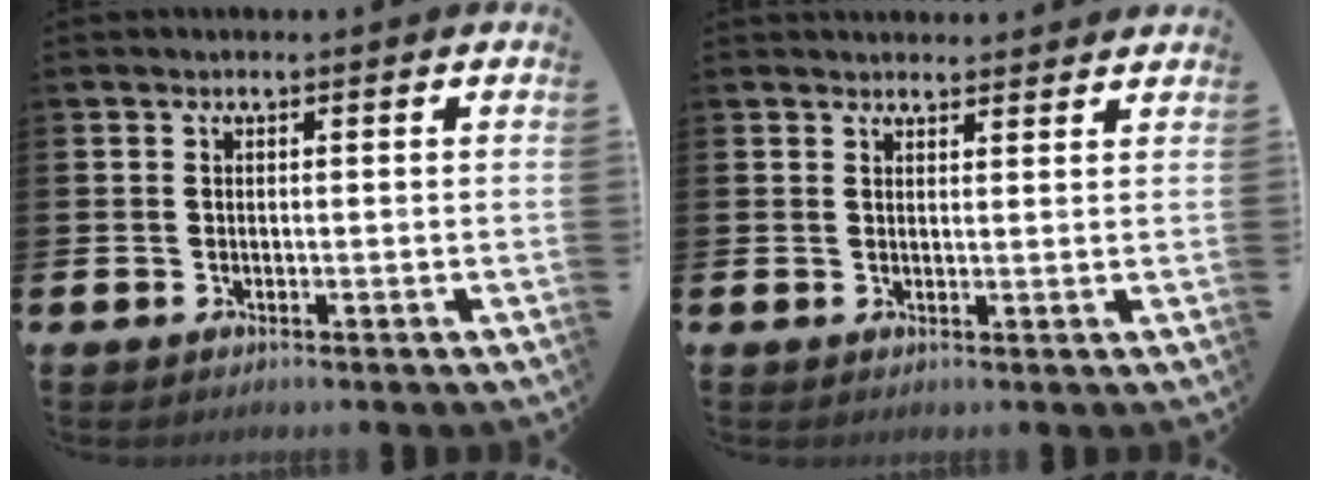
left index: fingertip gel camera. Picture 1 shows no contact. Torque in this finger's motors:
{"motor_torque": [0.53, -1.61, 0.08, 0.01]}